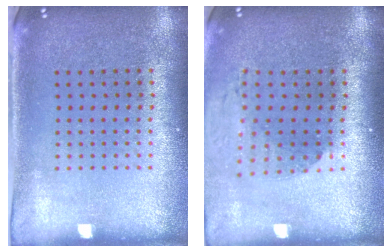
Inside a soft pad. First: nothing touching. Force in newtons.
{"total": 1.5, "press": 1.4, "slide": 0.6}